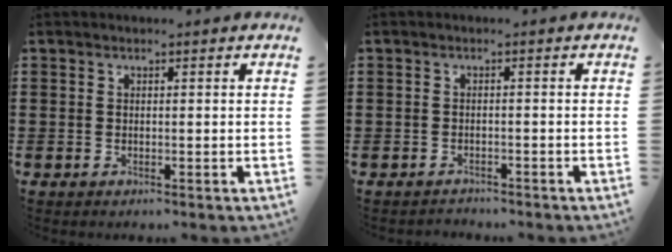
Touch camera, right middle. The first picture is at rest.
{"total": 1.2, "force": [-1.1, 0.3, -0.2], "torque": [0.002, 0.004, -0.027]}